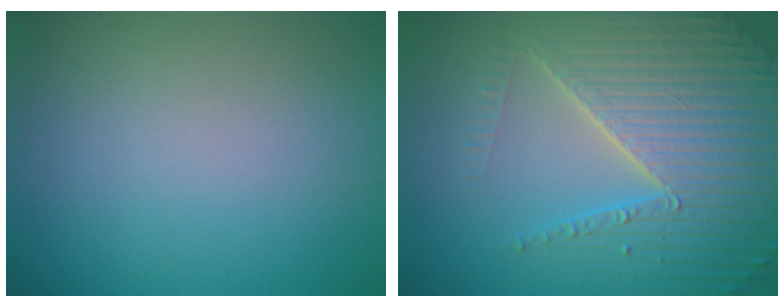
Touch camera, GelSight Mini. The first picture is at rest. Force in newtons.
{"total": 6.4, "press": 6.2, "slide": 1.5}